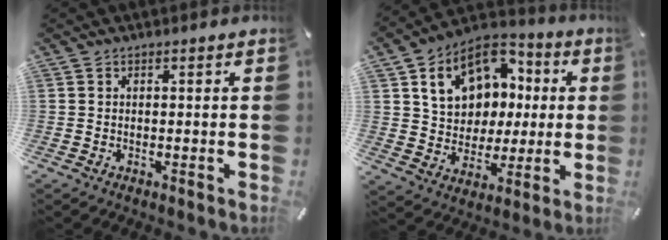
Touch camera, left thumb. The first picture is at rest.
{"total": 15.3, "force": [4.6, 12.6, 7.2], "torque": [-0.120, -0.003, 0.094]}